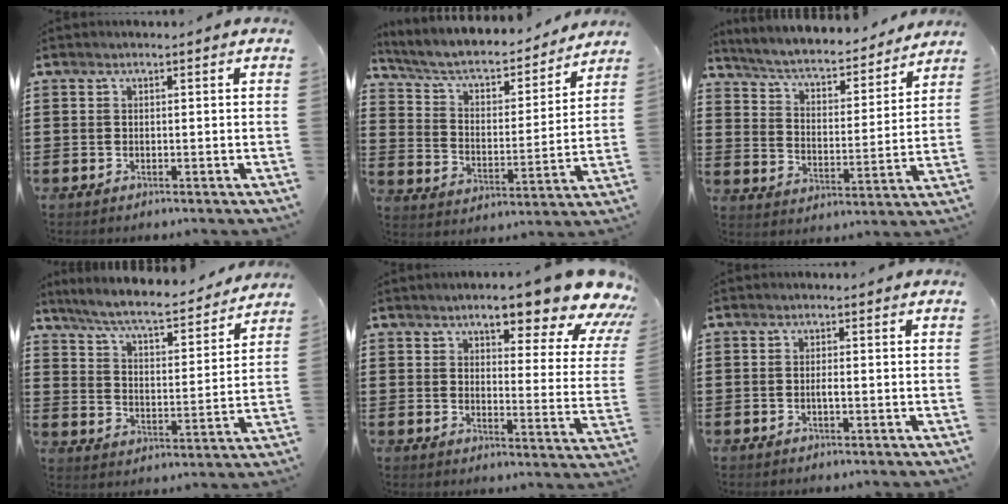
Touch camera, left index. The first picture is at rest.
{"total": 5.5, "force": [4.5, 1.8, 2.6], "torque": [-0.073, -0.031, 0.068]}
{"total": 4.7, "force": [4.3, 0.6, 1.8], "torque": [-0.056, -0.036, 0.065]}
{"total": 6.8, "force": [6.2, 0.1, 2.8], "torque": [-0.078, -0.043, 0.102]}
{"total": 9.9, "force": [7.7, 2.0, 5.8], "torque": [-0.091, -0.049, 0.124]}
{"total": 1.0, "force": [-0.3, 0.2, 1.0], "torque": [-0.019, -0.002, -0.004]}